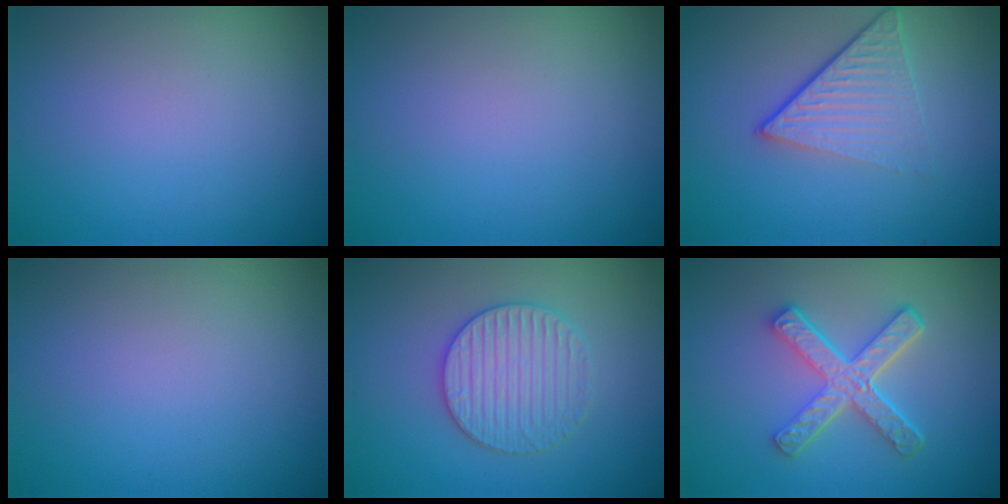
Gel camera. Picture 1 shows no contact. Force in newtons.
{"total": 0.0}
{"total": 4.7, "press": 2.9, "slide": 3.7}
{"total": 0.0}
{"total": 3.5, "press": 3.5, "slide": 0.7}
{"total": 4.8, "press": 3.6, "slide": 3.2}